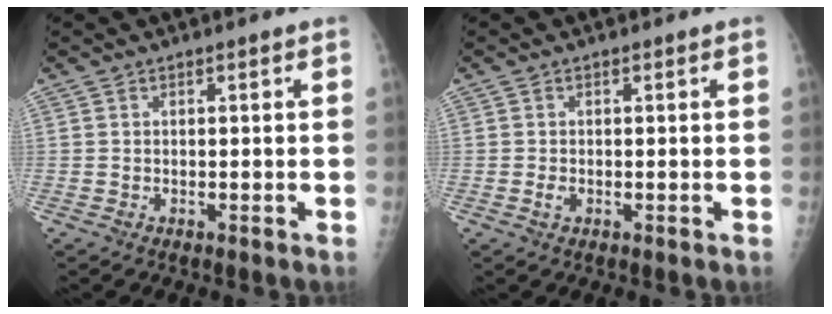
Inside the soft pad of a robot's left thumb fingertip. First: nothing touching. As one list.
[{"total": 1.2, "force": [-0.3, 0.8, 0.8], "torque": [-0.014, -0.001, -0.005]}]